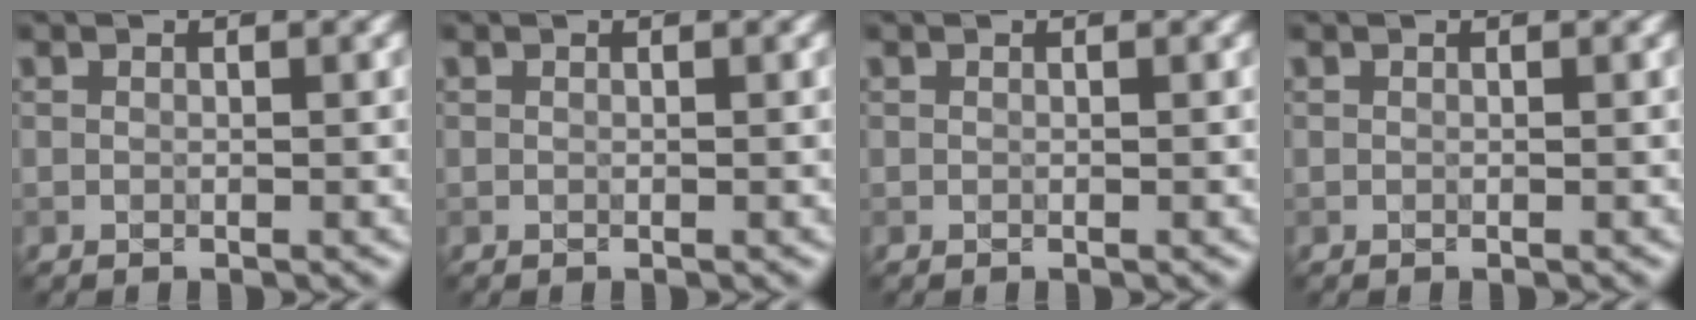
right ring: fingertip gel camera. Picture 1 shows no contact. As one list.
[{"total": 0.0}, {"total": 0.0}, {"total": 0.0}]